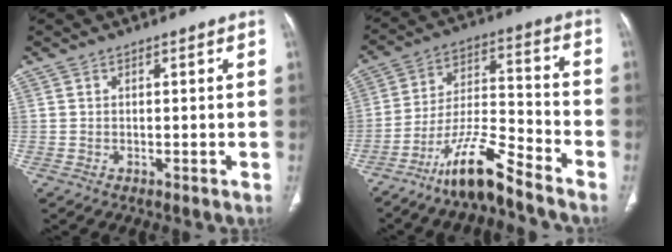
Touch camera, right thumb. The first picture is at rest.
{"total": 12.2, "force": [-9.8, 1.5, 7.2], "torque": [-0.136, 0.072, -0.182]}